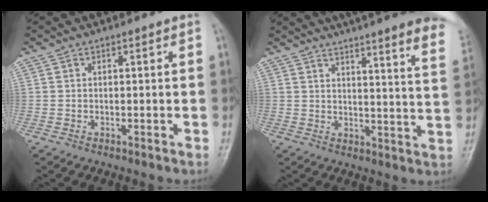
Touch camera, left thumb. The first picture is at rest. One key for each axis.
{"total": 24.2, "fx": 19.5, "fy": 2.8, "fz": 14.2, "tx": -0.170, "ty": -0.077, "tz": 0.226}